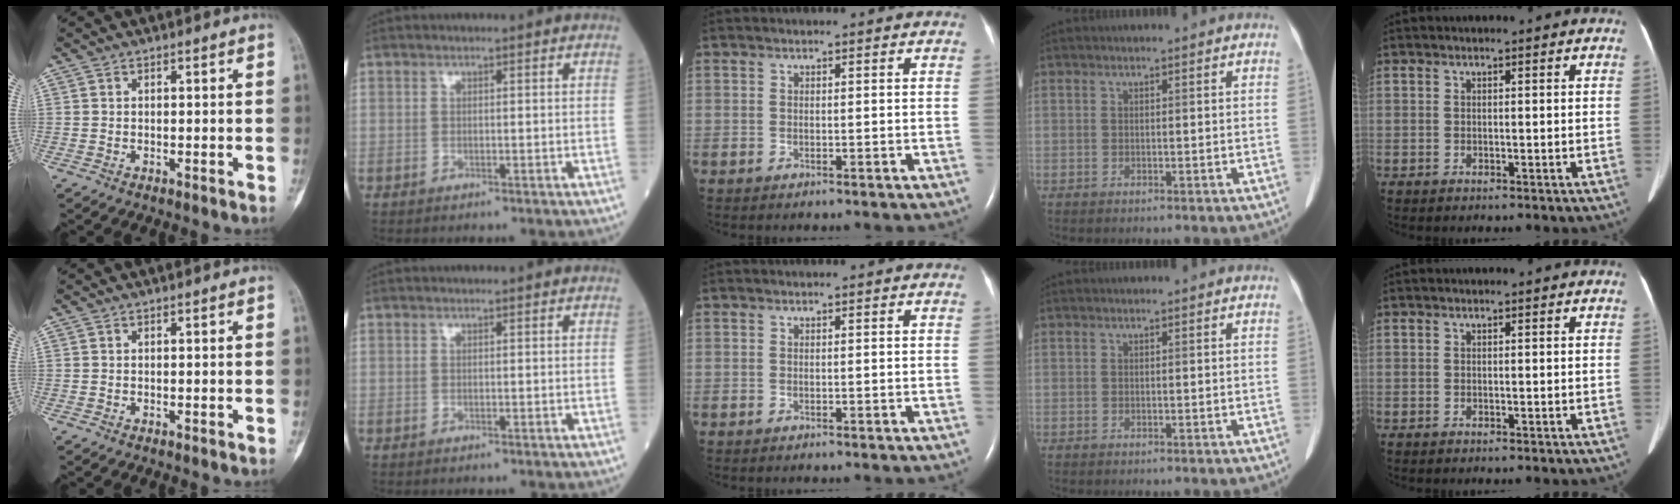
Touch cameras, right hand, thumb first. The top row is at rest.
{}